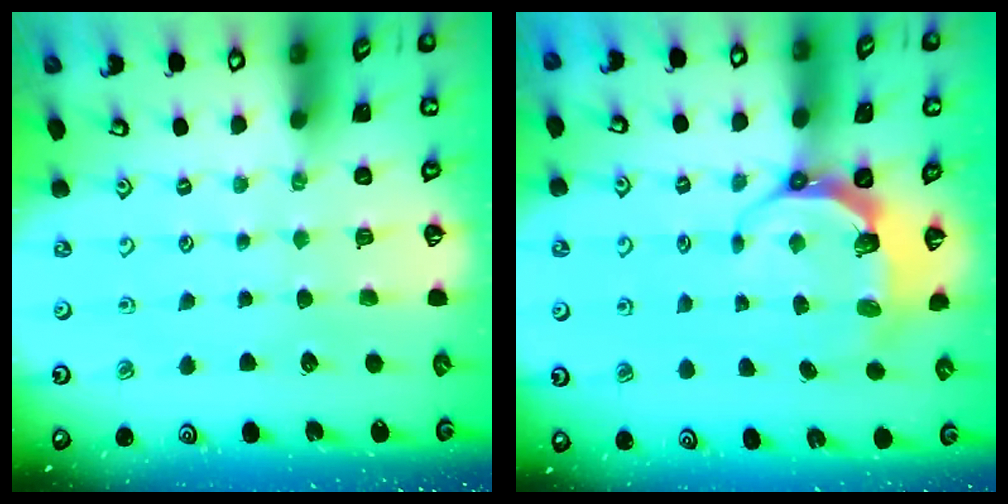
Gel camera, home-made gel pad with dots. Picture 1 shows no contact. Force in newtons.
{"total": 7.3, "press": 6.5, "slide": 3.4}